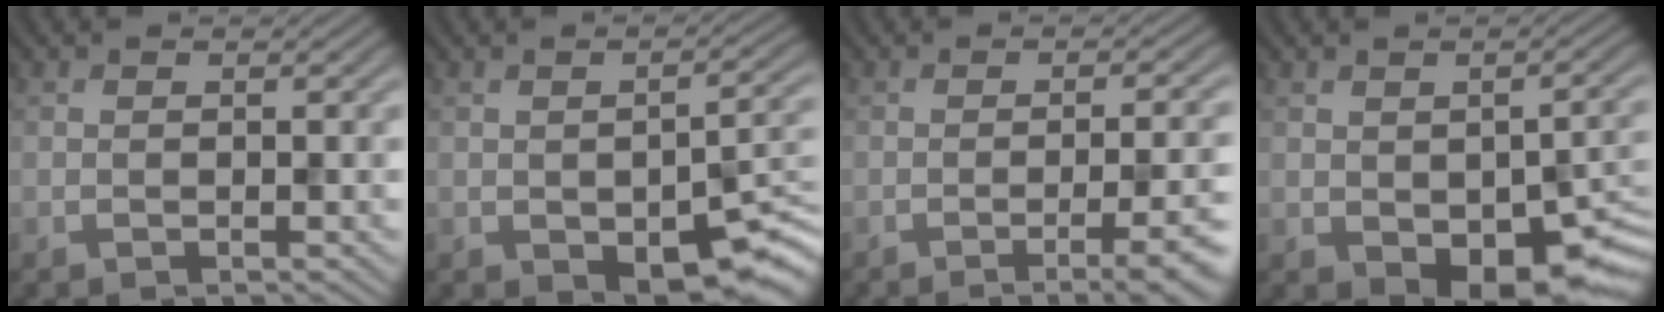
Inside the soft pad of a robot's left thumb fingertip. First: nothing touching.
{"total": 9.7, "force": [-4.2, 4.6, 7.5], "torque": [-0.106, -0.027, -0.051]}
{"total": 7.4, "force": [-3.0, 1.9, 6.4], "torque": [-0.082, -0.002, -0.038]}
{"total": 9.7, "force": [-3.8, 5.2, 7.3], "torque": [-0.099, -0.026, -0.041]}